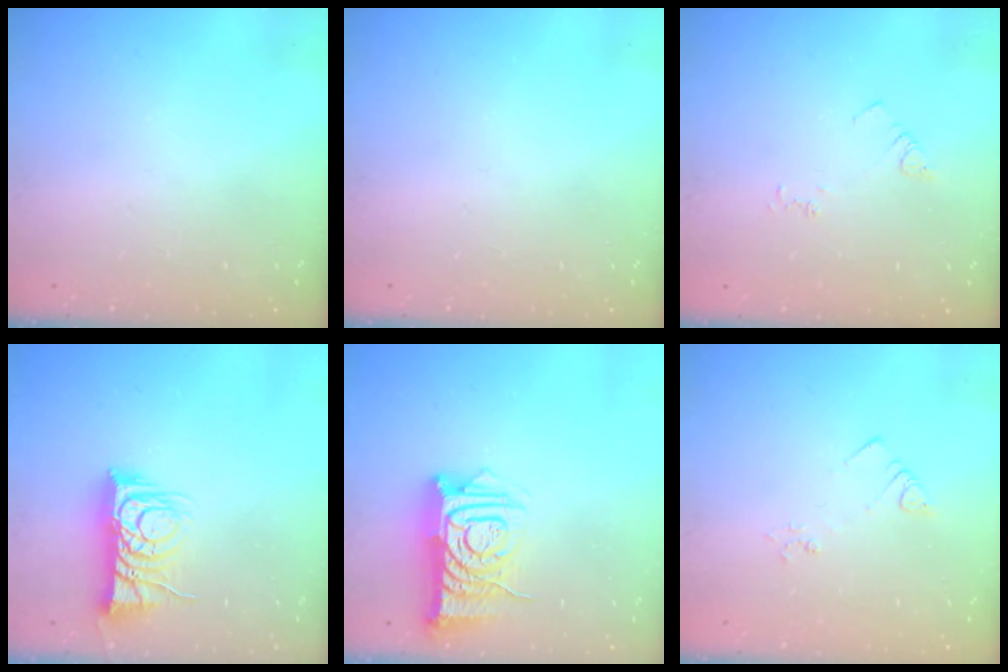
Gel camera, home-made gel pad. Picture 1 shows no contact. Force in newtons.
{"total": 0.0}
{"total": 3.3, "press": 3.3, "slide": 0.6}
{"total": 9.7, "press": 9.7, "slide": 0.6}
{"total": 11.6, "press": 11.6, "slide": 1.1}
{"total": 2.4, "press": 2.4, "slide": 0.4}